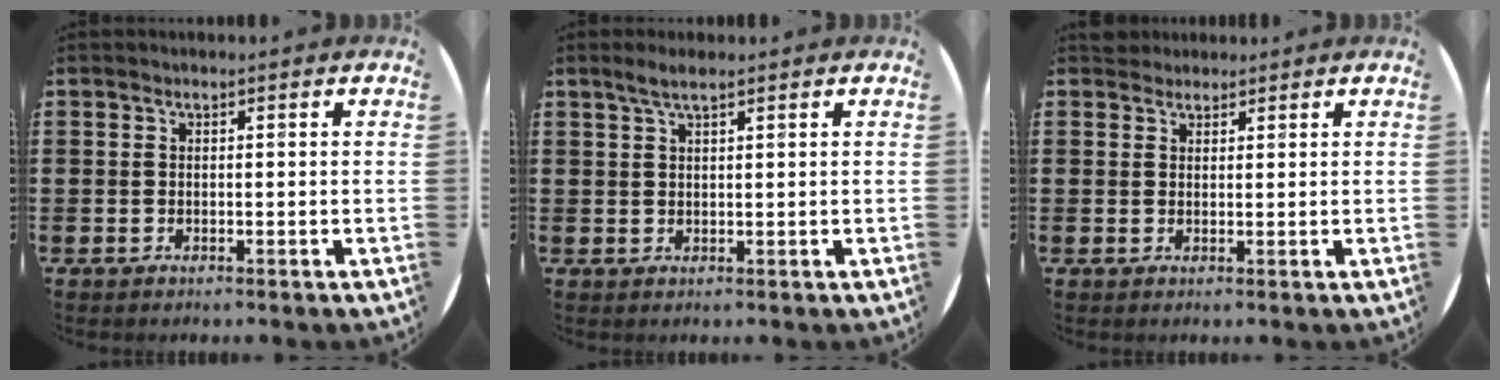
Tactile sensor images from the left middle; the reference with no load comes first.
{"total": 2.3, "force": [1.7, 0.2, 1.5], "torque": [-0.031, 0.004, 0.030]}
{"total": 1.6, "force": [1.5, 0.6, -0.2], "torque": [0.008, 0.001, 0.030]}